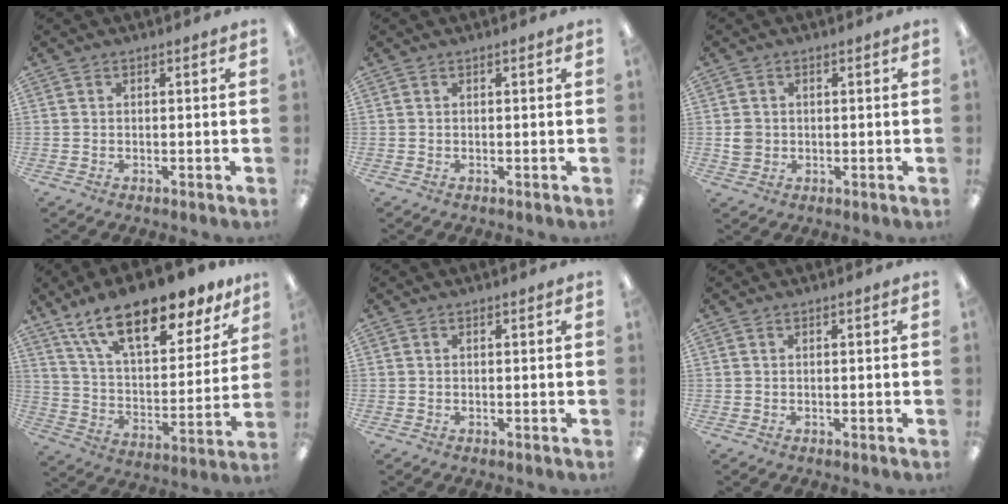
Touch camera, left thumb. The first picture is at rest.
{"total": 0.0}
{"total": 3.1, "force": [-0.1, 2.9, 1.1], "torque": [-0.012, 0.002, -0.003]}
{"total": 19.5, "force": [14.4, 7.1, 11.0], "torque": [-0.184, -0.093, 0.250]}
{"total": 0.0}
{"total": 0.0}